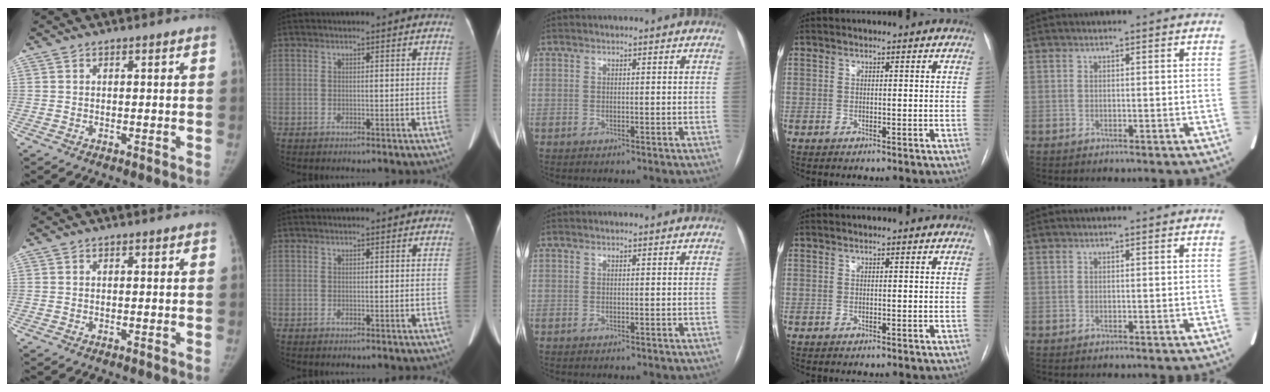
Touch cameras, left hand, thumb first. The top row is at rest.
{}